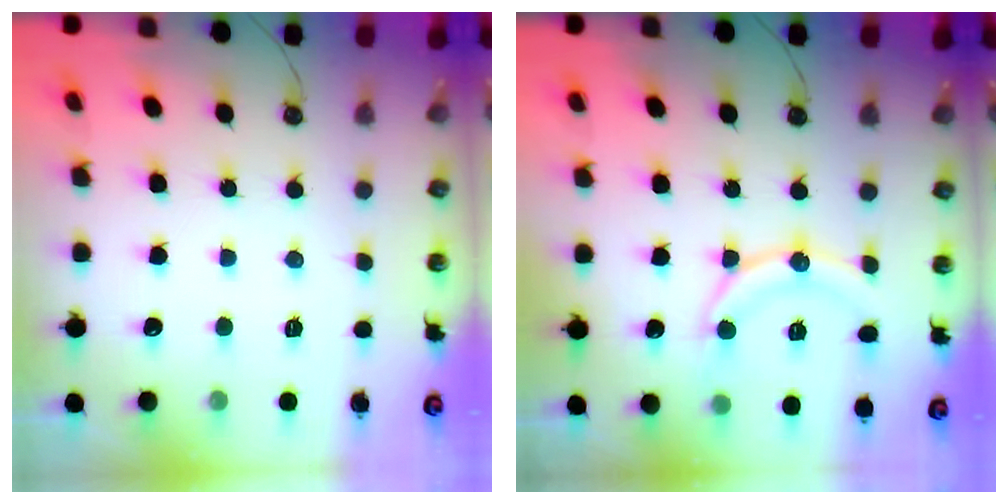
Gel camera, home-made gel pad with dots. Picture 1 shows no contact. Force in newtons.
{"total": 13.1, "press": 13.1, "slide": 0.9}